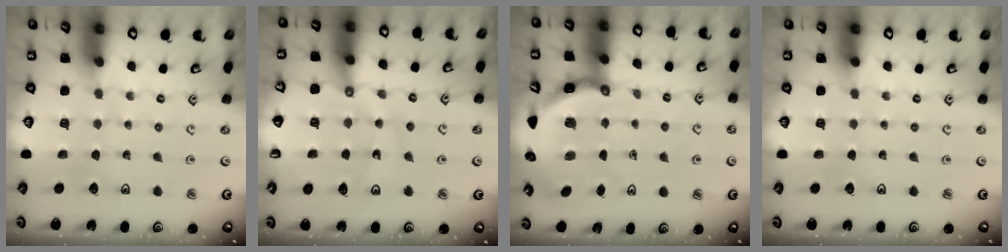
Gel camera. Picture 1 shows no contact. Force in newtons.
{"total": 11.9, "press": 11.8, "slide": 1.5}
{"total": 5.3, "press": 5.1, "slide": 1.5}
{"total": 0.0}